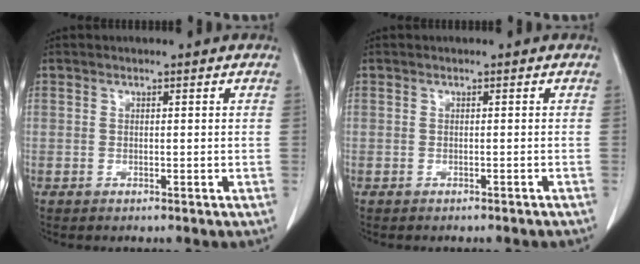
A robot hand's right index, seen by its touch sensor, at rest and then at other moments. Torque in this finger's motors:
{"motor_torque": [0.07, 0.01, -0.02, 0.00]}